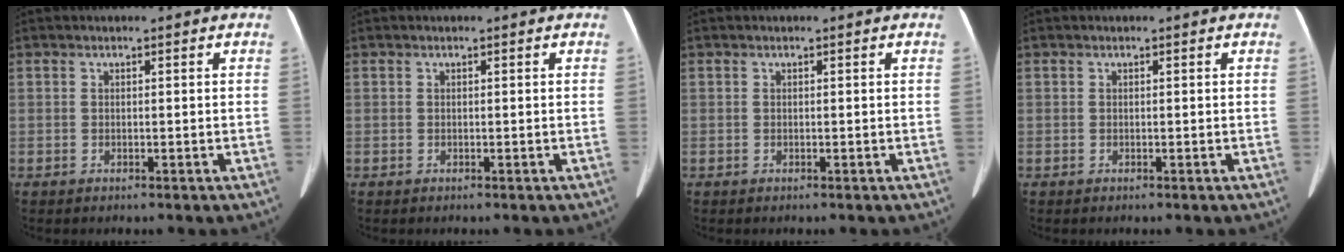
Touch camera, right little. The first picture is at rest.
{"total": 0.0}
{"total": 0.0}
{"total": 0.0}